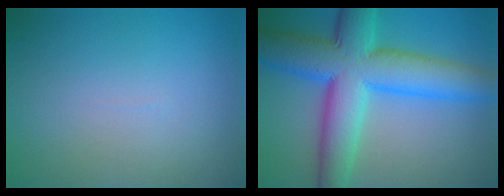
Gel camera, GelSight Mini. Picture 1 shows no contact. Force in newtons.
{"total": 11.5, "press": 11.5, "slide": 0.2}